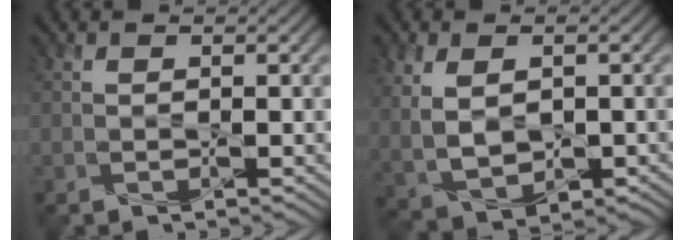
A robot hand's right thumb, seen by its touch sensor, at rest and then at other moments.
{"total": 7.0, "force": [0.7, 4.4, 5.3], "torque": [-0.124, -0.012, 0.023]}